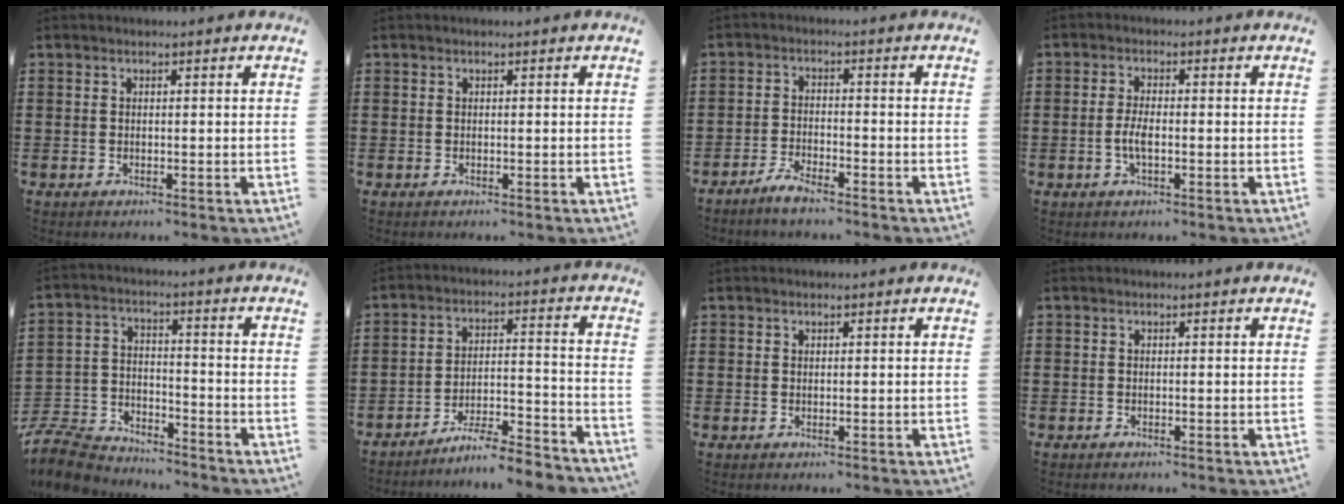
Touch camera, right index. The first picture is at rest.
{"total": 0.0}
{"total": 3.1, "force": [-2.9, 0.2, 1.1], "torque": [-0.029, 0.002, -0.058]}
{"total": 3.3, "force": [-0.7, 0.9, 3.1], "torque": [-0.071, -0.006, -0.018]}
{"total": 8.5, "force": [-8.1, 2.1, 1.5], "torque": [-0.044, 0.017, -0.163]}
{"total": 6.7, "force": [-6.3, -0.2, 2.3], "torque": [-0.034, 0.000, -0.120]}
{"total": 0.0}
{"total": 0.0}